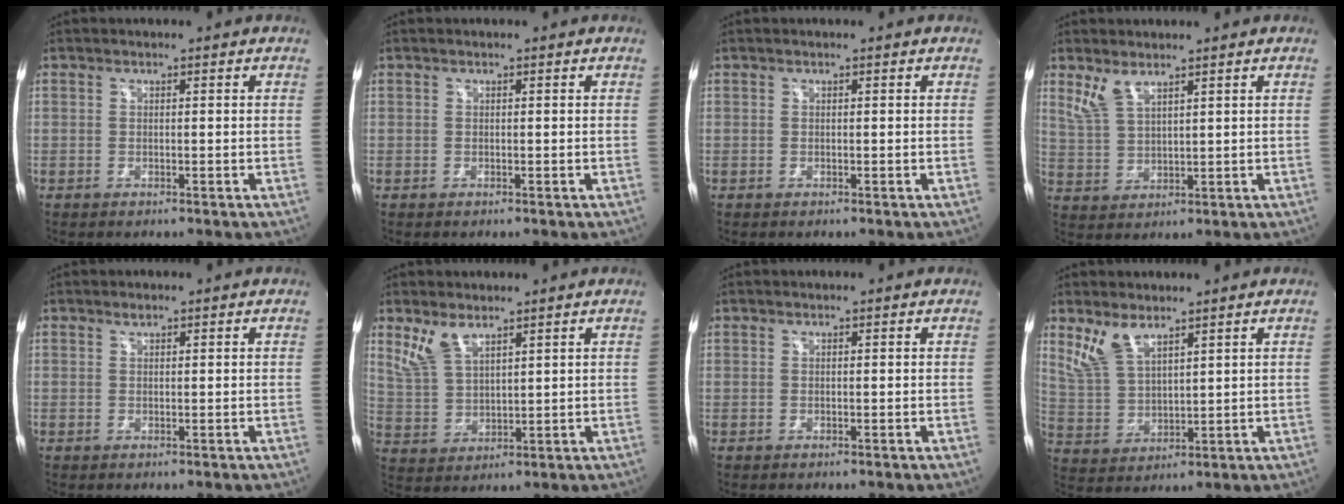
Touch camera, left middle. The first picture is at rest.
{"total": 0.0}
{"total": 0.0}
{"total": 4.3, "force": [3.1, 1.2, 2.7], "torque": [-0.069, 0.001, 0.075]}
{"total": 0.7, "force": [0.6, 0.3, 0.3], "torque": [-0.007, -0.001, 0.011]}
{"total": 5.7, "force": [4.0, 2.2, 3.4], "torque": [-0.082, 0.005, 0.092]}
{"total": 0.0}
{"total": 6.3, "force": [4.6, 2.3, 3.8], "torque": [-0.089, 0.003, 0.104]}